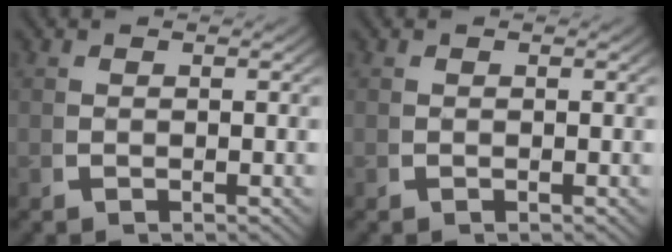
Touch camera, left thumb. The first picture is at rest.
{"total": 0.0}